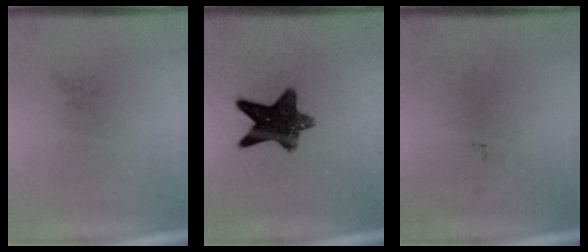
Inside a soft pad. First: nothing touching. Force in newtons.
{"total": 10.7}
{"total": 0.0}